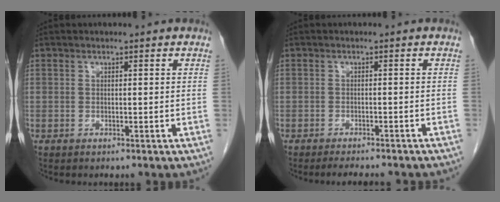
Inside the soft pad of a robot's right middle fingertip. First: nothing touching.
{"total": 7.0, "force": [-6.2, 1.3, 3.0], "torque": [-0.034, -0.006, -0.076]}